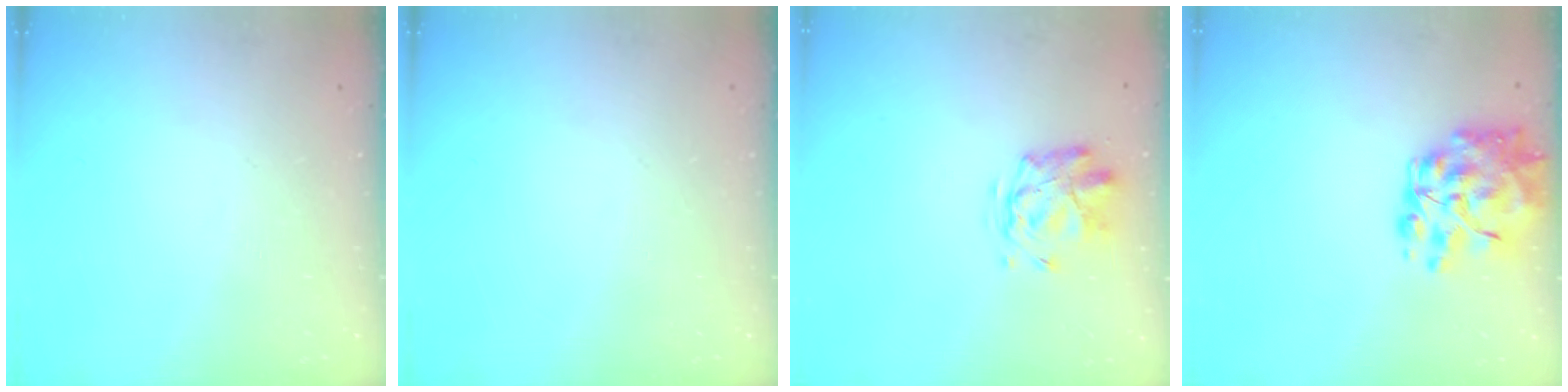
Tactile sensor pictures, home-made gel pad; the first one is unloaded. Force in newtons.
{"total": 0.0}
{"total": 2.8, "press": 2.4, "slide": 1.4}
{"total": 13.6, "press": 13.1, "slide": 3.9}